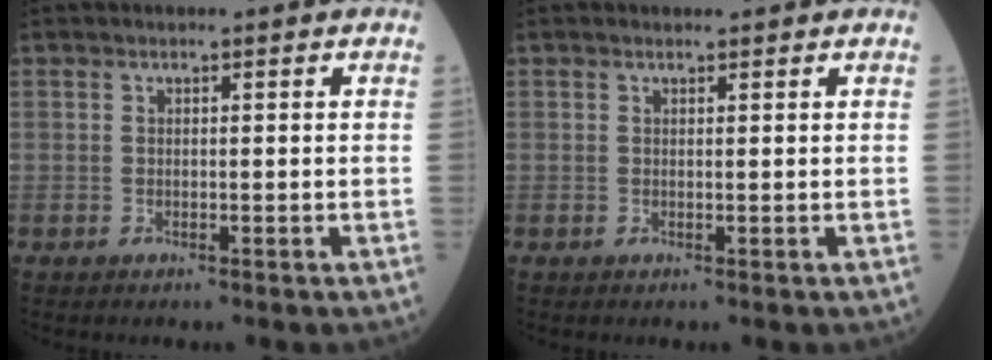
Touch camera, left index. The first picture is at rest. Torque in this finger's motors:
{"motor_torque": [0.21, 0.01, -0.01, -0.02]}